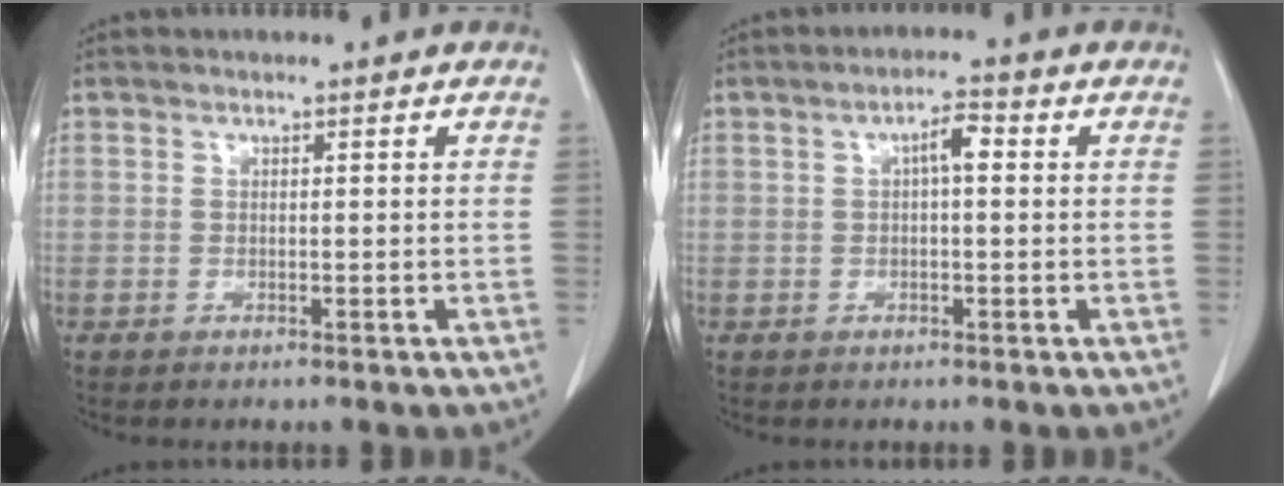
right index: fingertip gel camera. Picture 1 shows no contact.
{"total": 3.2, "force": [0.6, 0.8, 3.0], "torque": [-0.050, 0.010, 0.006]}